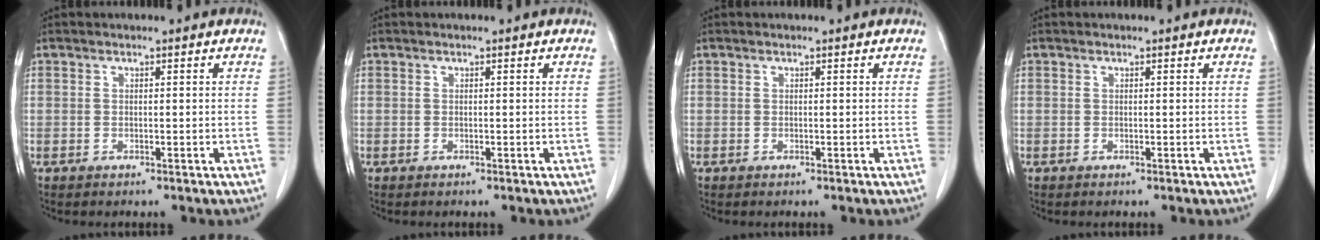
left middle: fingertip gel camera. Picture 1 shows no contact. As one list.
[{"total": 0.0}, {"total": 0.0}, {"total": 0.0}]